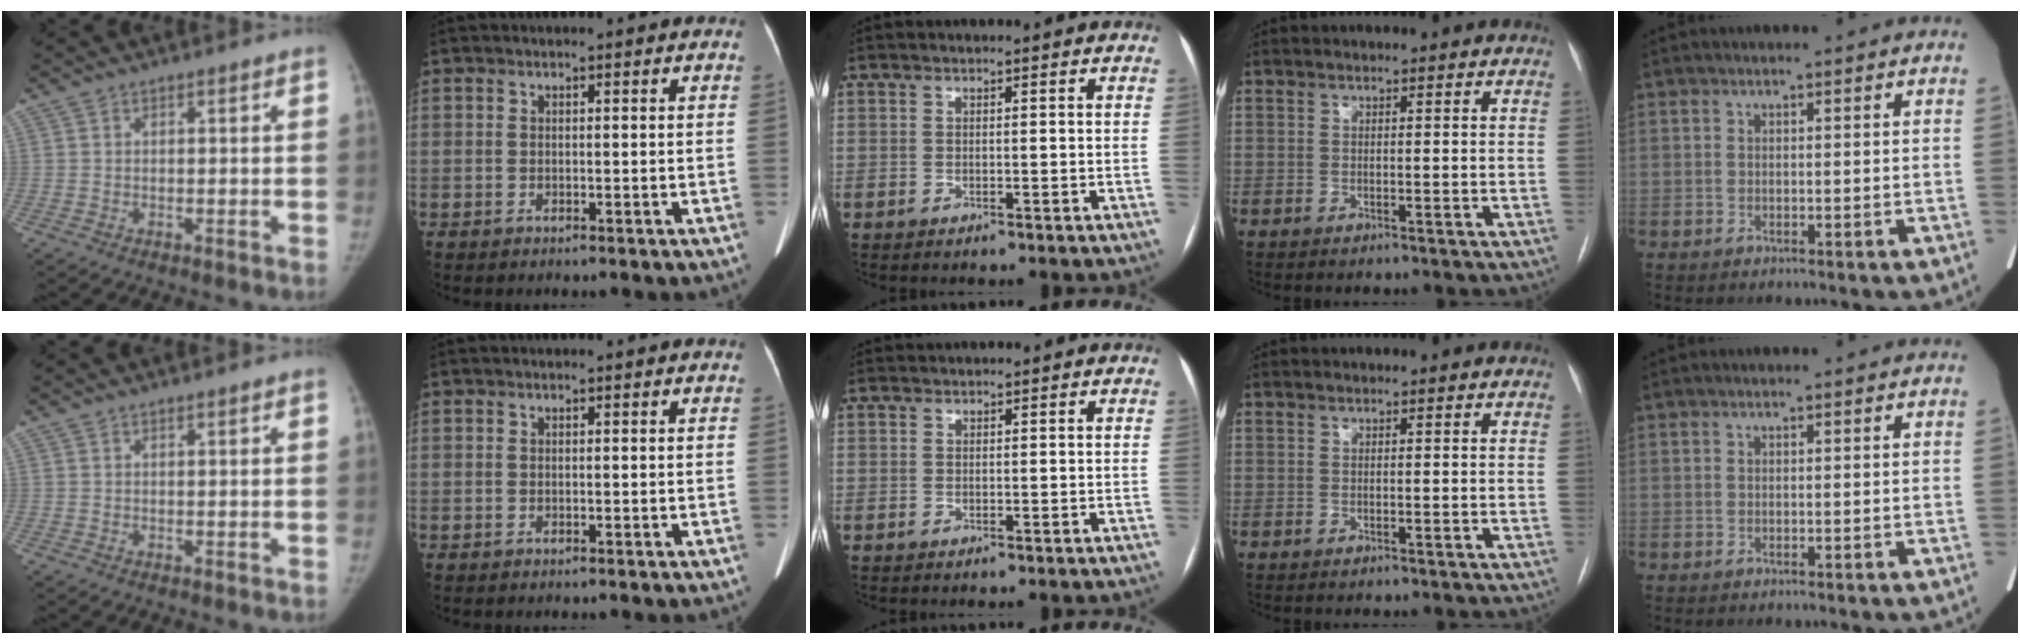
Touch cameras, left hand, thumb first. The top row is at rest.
{"middle": {"total": 1.7, "force": [0.3, -1.2, -1.2], "torque": [0.022, 0.005, 0.009]}}